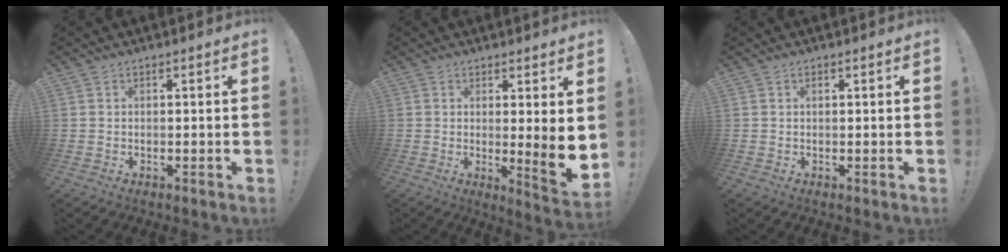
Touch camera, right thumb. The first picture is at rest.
{"total": 7.5, "force": [0.5, 0.2, 7.5], "torque": [-0.094, -0.029, 0.010]}
{"total": 0.6, "force": [0.2, 0.3, 0.4], "torque": [-0.008, 0.002, 0.003]}